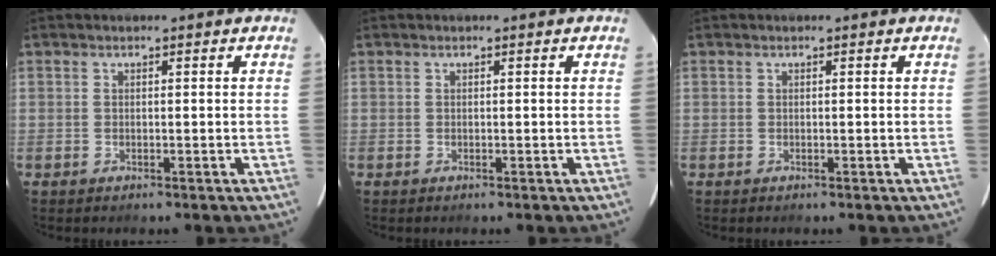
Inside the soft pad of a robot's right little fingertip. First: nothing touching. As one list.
[{"total": 0.0}, {"total": 0.0}]